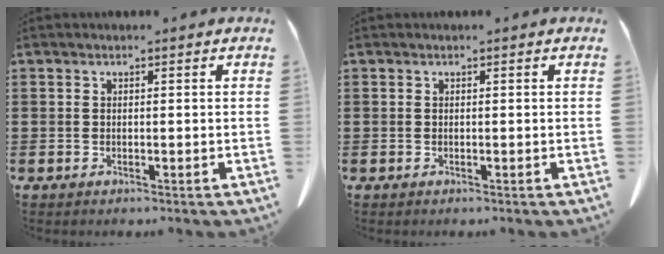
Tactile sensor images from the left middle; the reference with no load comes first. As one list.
[{"total": 0.0}]